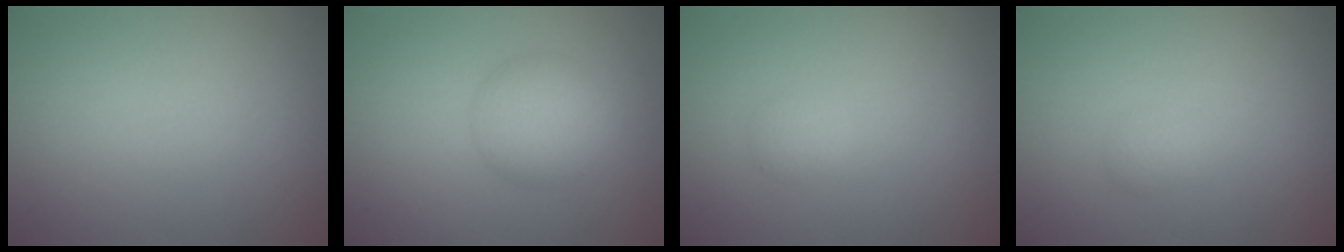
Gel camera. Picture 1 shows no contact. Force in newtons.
{"total": 3.7, "press": 3.7, "slide": 0.3}
{"total": 1.0, "press": 1.0, "slide": 0.1}
{"total": 0.9, "press": 0.9, "slide": 0.0}